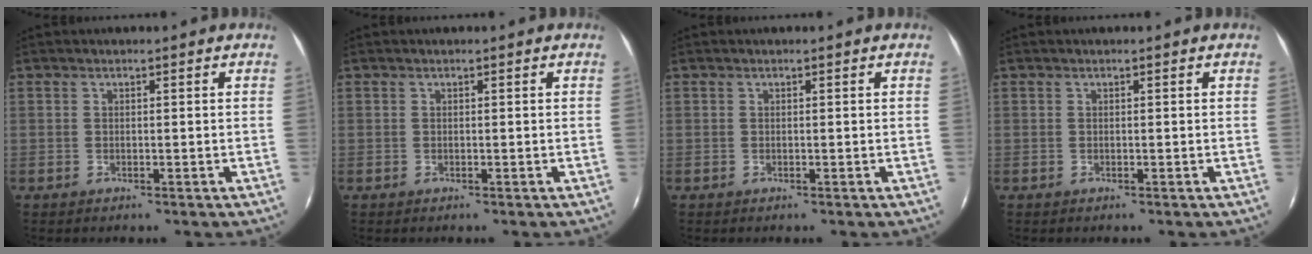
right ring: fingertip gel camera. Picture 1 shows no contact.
{"total": 0.0}
{"total": 0.0}
{"total": 0.0}